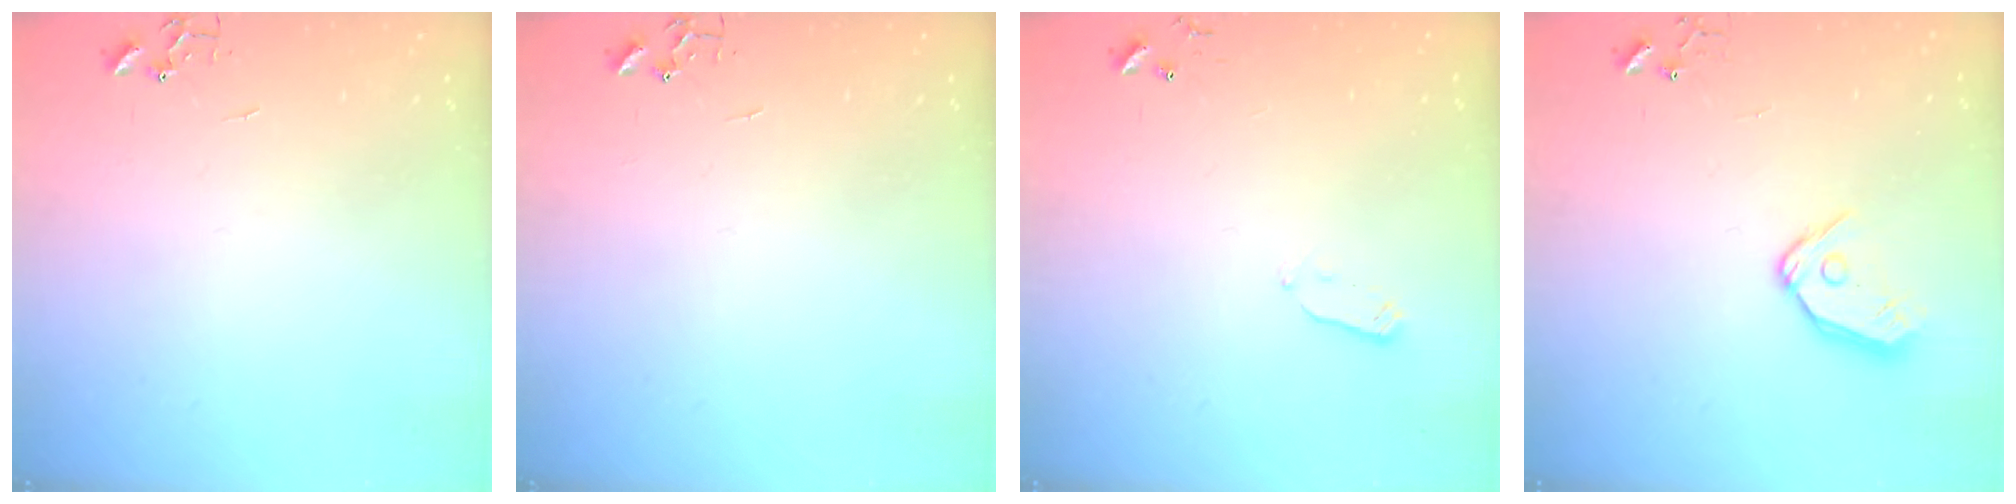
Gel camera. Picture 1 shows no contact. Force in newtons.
{"total": 0.0}
{"total": 2.7, "press": 2.6, "slide": 0.4}
{"total": 9.4, "press": 9.4, "slide": 0.7}